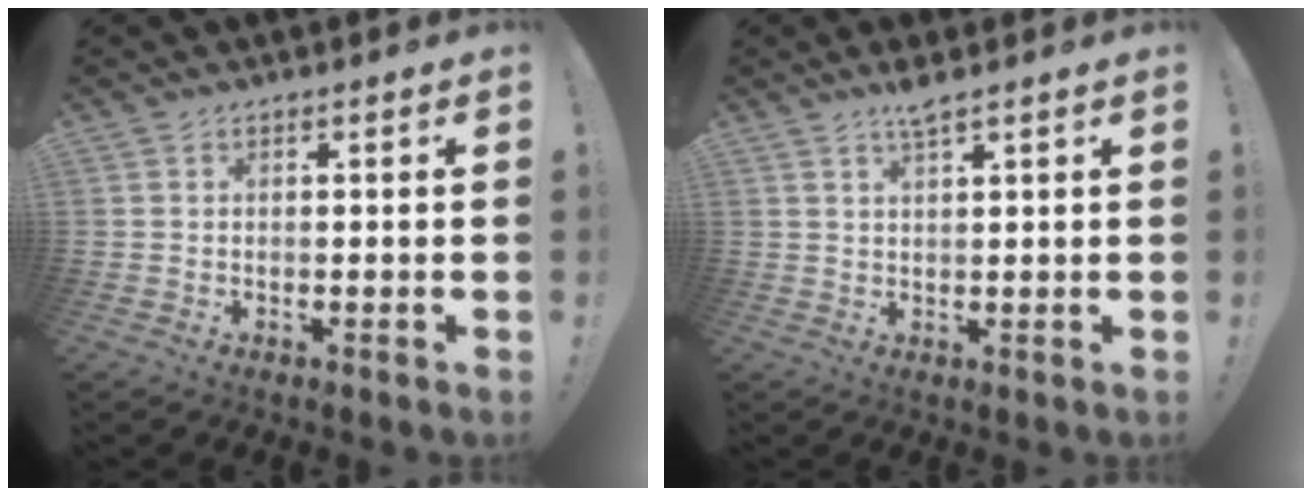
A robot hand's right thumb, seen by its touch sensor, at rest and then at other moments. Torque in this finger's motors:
{"motor_torque": [-0.51, 0.37, -0.03, 0.07, 0.00]}